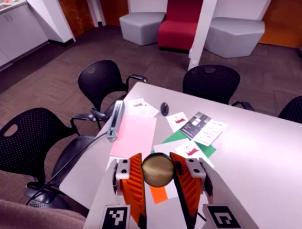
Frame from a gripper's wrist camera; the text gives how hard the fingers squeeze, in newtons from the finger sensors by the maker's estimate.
{"total": 12.6, "left": 12.5, "right": 12.7}